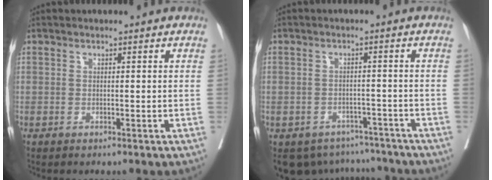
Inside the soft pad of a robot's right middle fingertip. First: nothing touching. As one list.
[{"total": 8.8, "force": [-7.7, 4.4, 0.6], "torque": [-0.006, 0.015, -0.094]}]